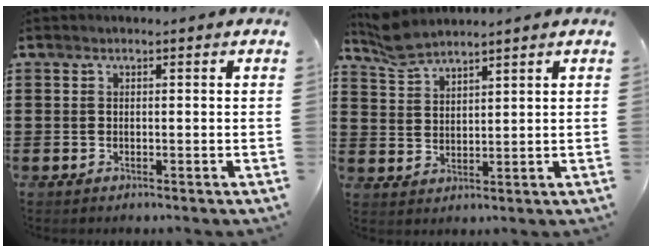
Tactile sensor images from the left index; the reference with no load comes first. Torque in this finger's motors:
{"motor_torque": [0.43, -0.44, 0.05, 0.04]}